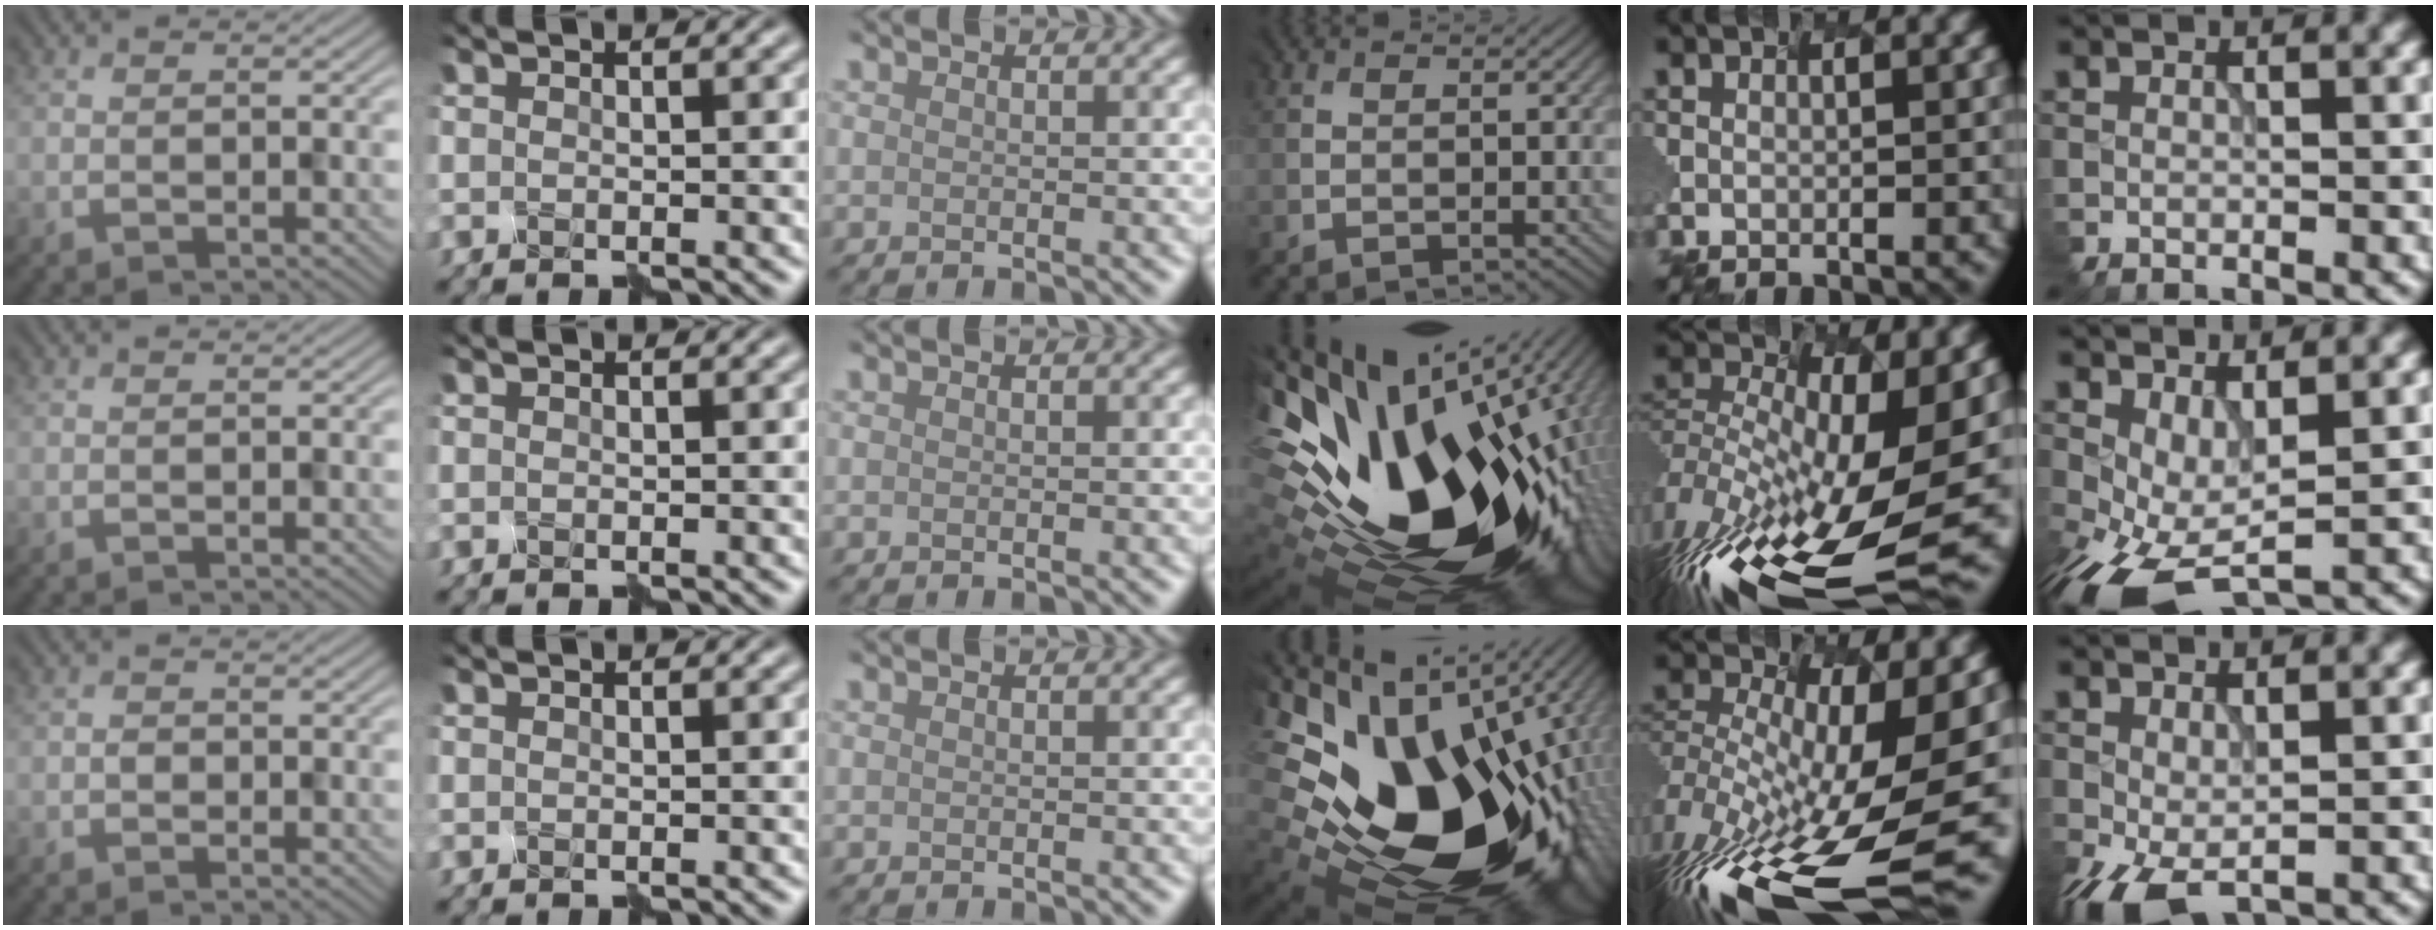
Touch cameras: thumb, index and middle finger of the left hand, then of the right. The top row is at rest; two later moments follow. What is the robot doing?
{"motion": "disassemble", "object": "markers"}